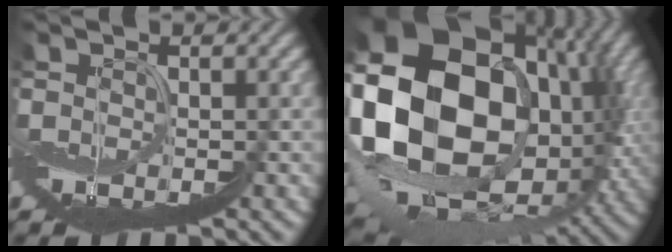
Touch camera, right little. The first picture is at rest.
{"total": 14.8, "force": [2.0, 11.1, 9.5], "torque": [-0.223, 0.018, 0.046]}